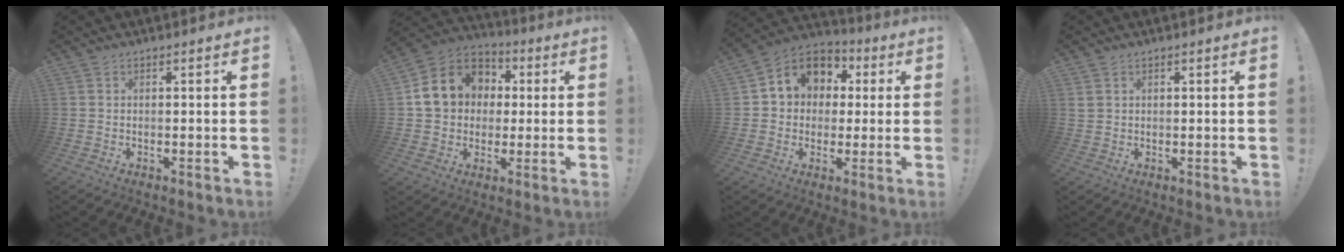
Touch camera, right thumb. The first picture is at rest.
{"total": 14.2, "force": [2.4, 12.4, 6.6], "torque": [-0.094, 0.008, 0.057]}
{"total": 10.1, "force": [2.1, 9.0, 4.0], "torque": [-0.056, -0.005, 0.047]}
{"total": 1.6, "force": [0.9, 1.1, 0.8], "torque": [-0.006, 0.000, 0.016]}